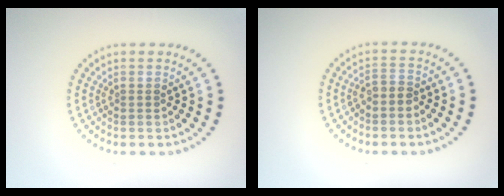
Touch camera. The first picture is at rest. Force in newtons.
{"total": 1.5, "press": 1.2, "slide": 0.9}